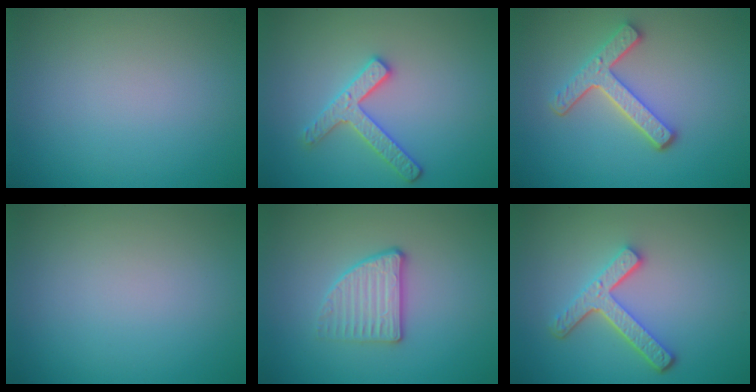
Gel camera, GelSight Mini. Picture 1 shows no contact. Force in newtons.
{"total": 2.9, "press": 2.8, "slide": 0.6}
{"total": 4.2, "press": 3.3, "slide": 2.6}
{"total": 0.0}
{"total": 2.8, "press": 2.5, "slide": 1.2}
{"total": 4.2, "press": 3.3, "slide": 2.6}